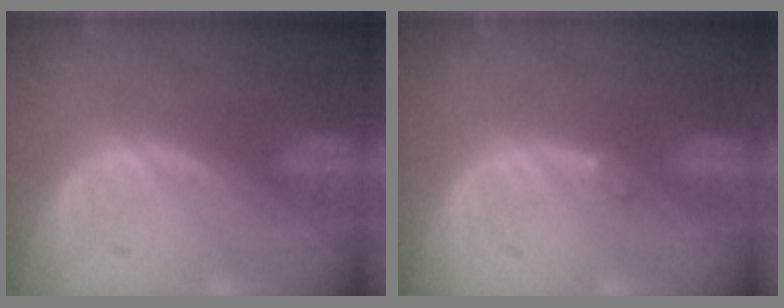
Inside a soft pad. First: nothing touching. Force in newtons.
{"total": 0.9, "press": 0.8, "slide": 0.2}